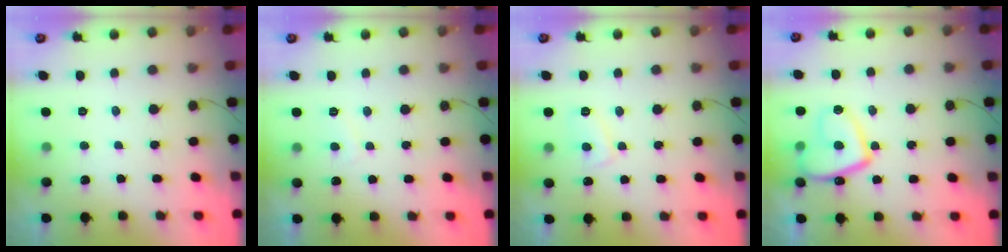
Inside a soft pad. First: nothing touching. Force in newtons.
{"total": 1.1, "press": 1.0, "slide": 0.4}
{"total": 5.9, "press": 5.9, "slide": 0.4}
{"total": 13.2, "press": 13.1, "slide": 1.6}